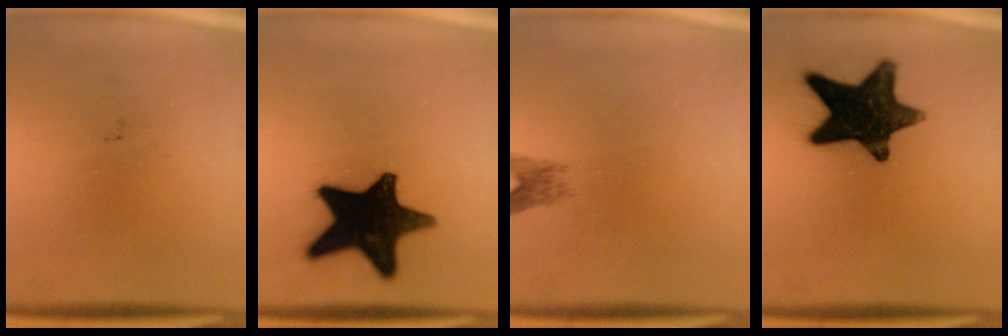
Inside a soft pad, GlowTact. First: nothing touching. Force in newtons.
{"total": 19.6}
{"total": 1.9}
{"total": 15.4}